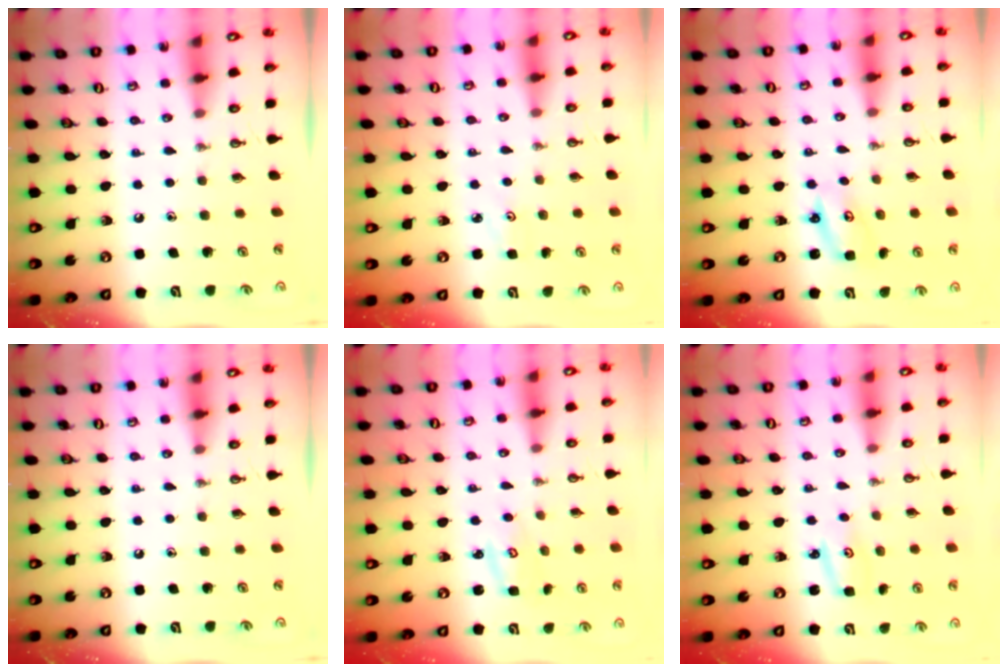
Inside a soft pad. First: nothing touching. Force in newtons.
{"total": 2.1, "press": 2.1, "slide": 0.3}
{"total": 3.0, "press": 3.0, "slide": 0.2}
{"total": 0.0}
{"total": 2.9, "press": 2.9, "slide": 0.3}
{"total": 2.7, "press": 2.7, "slide": 0.2}